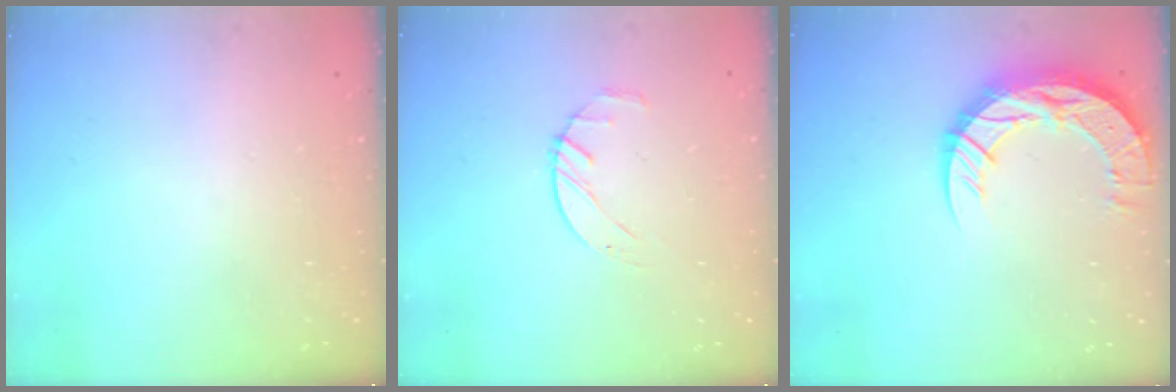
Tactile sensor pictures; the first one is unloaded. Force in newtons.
{"total": 2.5, "press": 2.5, "slide": 0.4}
{"total": 16.1, "press": 16.0, "slide": 1.4}